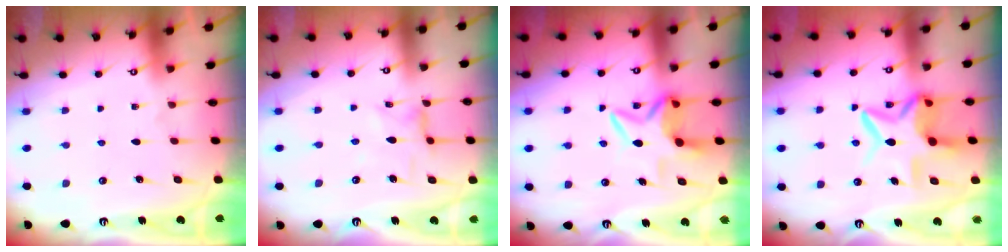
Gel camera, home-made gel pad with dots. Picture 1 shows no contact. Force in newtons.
{"total": 1.7, "press": 1.6, "slide": 0.2}
{"total": 7.3, "press": 7.2, "slide": 1.1}
{"total": 10.9, "press": 10.8, "slide": 1.4}